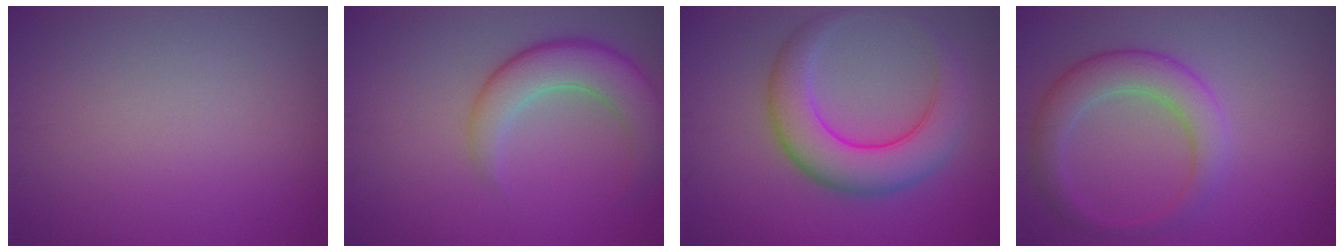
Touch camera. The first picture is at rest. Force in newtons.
{"total": 5.1, "press": 5.1, "slide": 0.2}
{"total": 6.2, "press": 6.2, "slide": 0.2}
{"total": 4.3, "press": 4.3, "slide": 0.2}